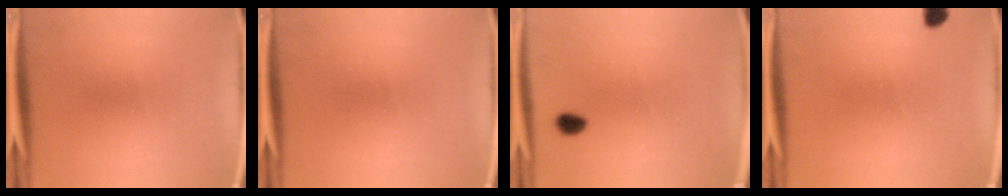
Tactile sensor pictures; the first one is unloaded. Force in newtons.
{"total": 0.0}
{"total": 3.0}
{"total": 1.8}